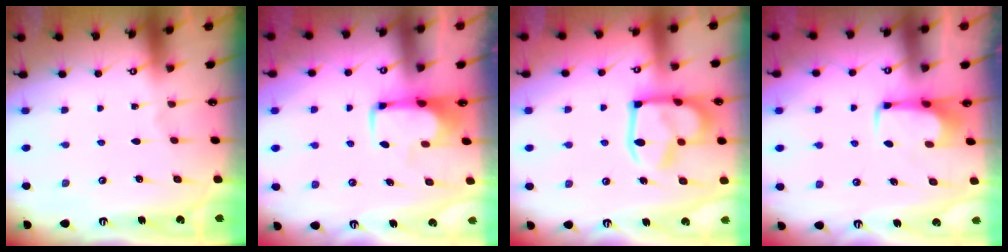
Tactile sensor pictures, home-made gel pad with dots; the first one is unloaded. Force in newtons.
{"total": 1.8, "press": 1.8, "slide": 0.5}
{"total": 17.4, "press": 17.4, "slide": 1.6}
{"total": 1.7, "press": 1.6, "slide": 0.5}